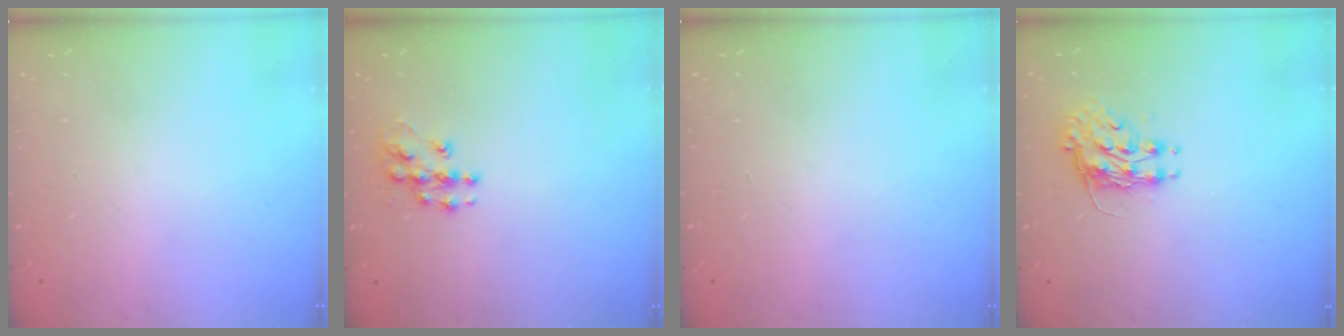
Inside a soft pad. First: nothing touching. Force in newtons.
{"total": 9.2, "press": 9.2, "slide": 0.5}
{"total": 0.0}
{"total": 8.3, "press": 8.3, "slide": 0.1}